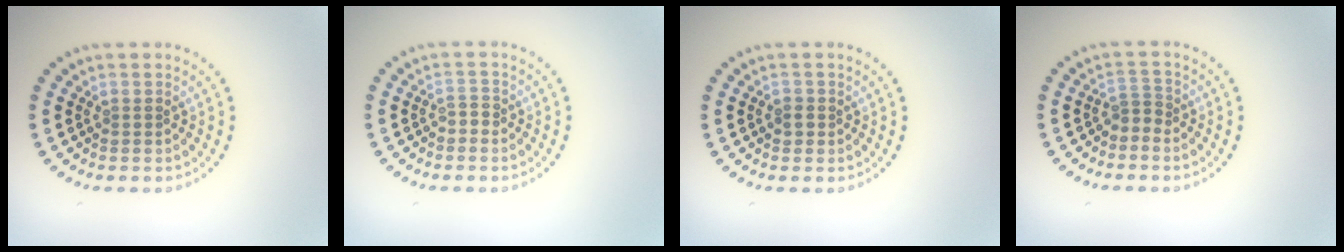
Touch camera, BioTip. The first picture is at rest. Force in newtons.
{"total": 1.0, "press": 0.8, "slide": 0.6}
{"total": 1.1, "press": 1.1, "slide": 0.1}
{"total": 1.4, "press": 0.9, "slide": 1.1}